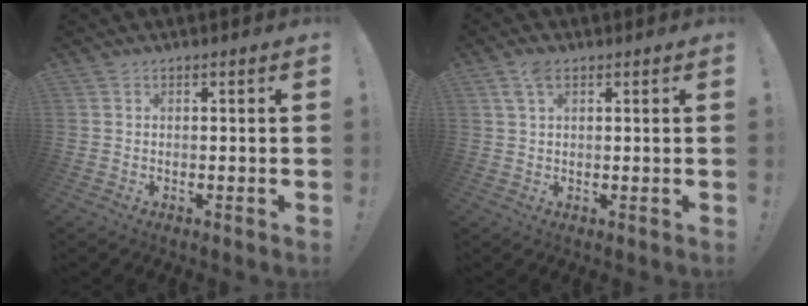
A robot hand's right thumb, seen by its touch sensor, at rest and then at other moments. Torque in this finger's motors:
{"motor_torque": [0.47, 0.91, 0.26, -0.17, 0.00]}